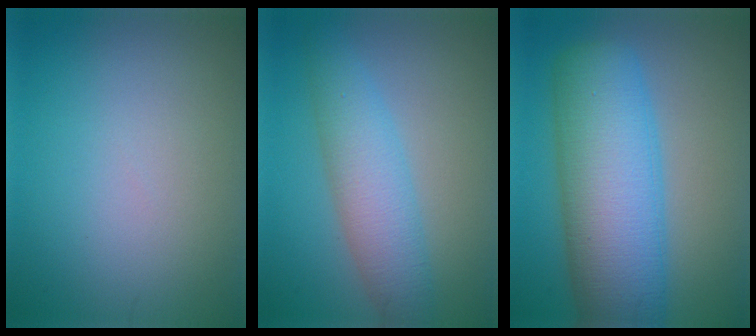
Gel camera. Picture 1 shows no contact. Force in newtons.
{"total": 5.0, "press": 5.0, "slide": 0.1}
{"total": 11.5, "press": 11.5, "slide": 0.3}